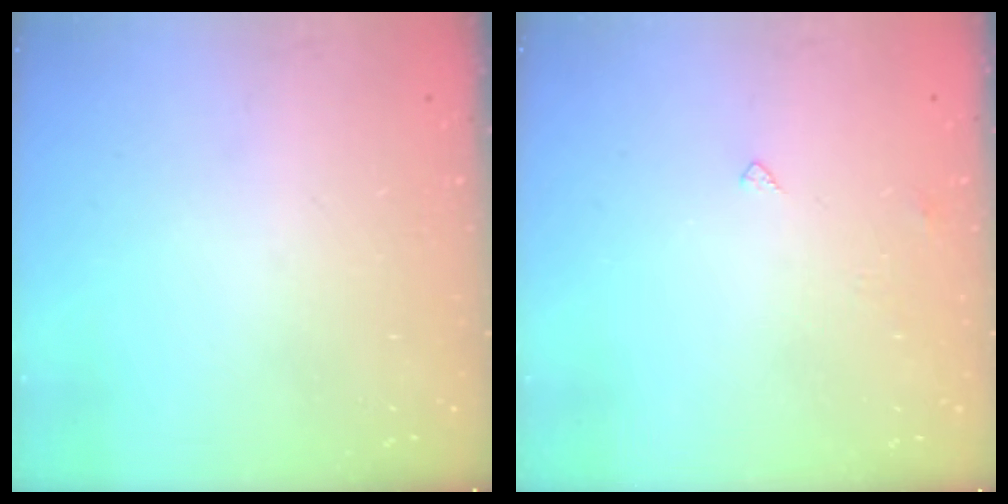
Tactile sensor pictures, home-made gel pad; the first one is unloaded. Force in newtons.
{"total": 2.4, "press": 2.4, "slide": 0.4}